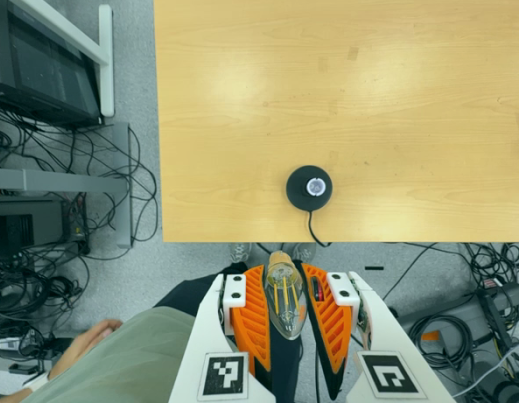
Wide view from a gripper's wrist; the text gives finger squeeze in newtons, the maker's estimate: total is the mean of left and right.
{"total": 18.5, "left": 18.9, "right": 18.2}